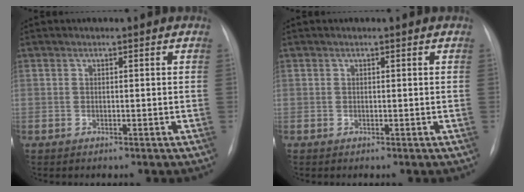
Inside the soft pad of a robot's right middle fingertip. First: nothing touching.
{"total": 0.0}